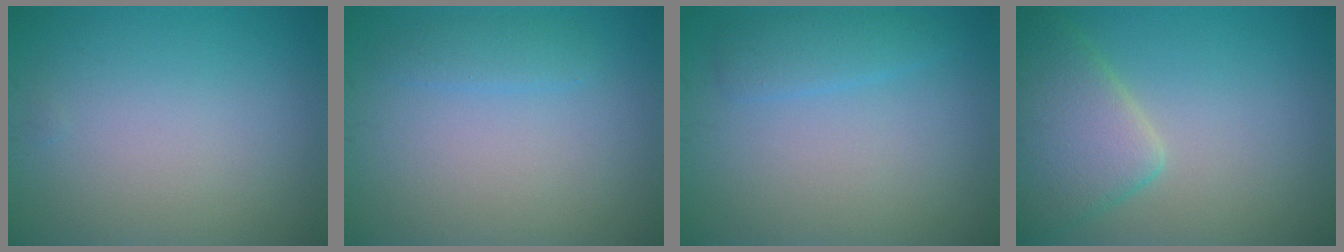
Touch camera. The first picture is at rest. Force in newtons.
{"total": 1.4, "press": 1.4, "slide": 0.1}
{"total": 1.9, "press": 1.9, "slide": 0.2}
{"total": 5.6, "press": 5.6, "slide": 0.4}